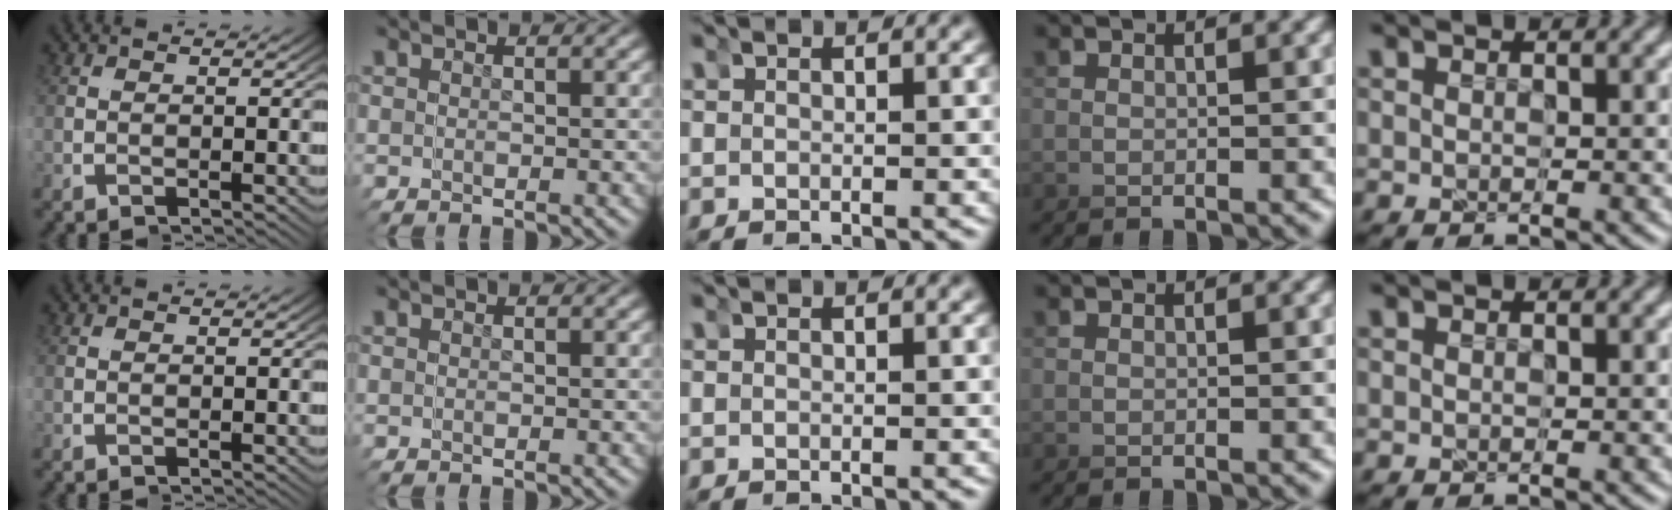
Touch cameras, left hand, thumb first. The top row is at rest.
{}